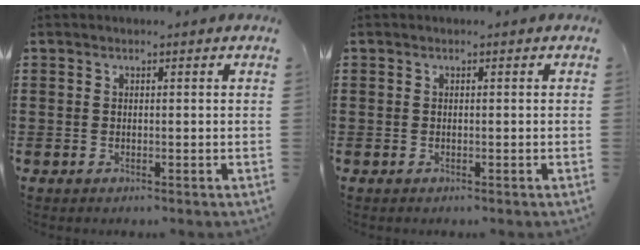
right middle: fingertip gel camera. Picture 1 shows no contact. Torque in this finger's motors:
{"motor_torque": [0.61, 0.46, 0.04, 0.01]}